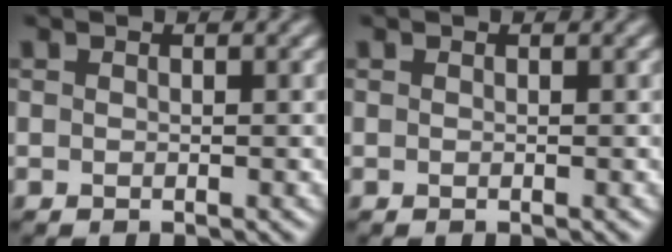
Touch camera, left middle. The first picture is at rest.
{"total": 0.0}